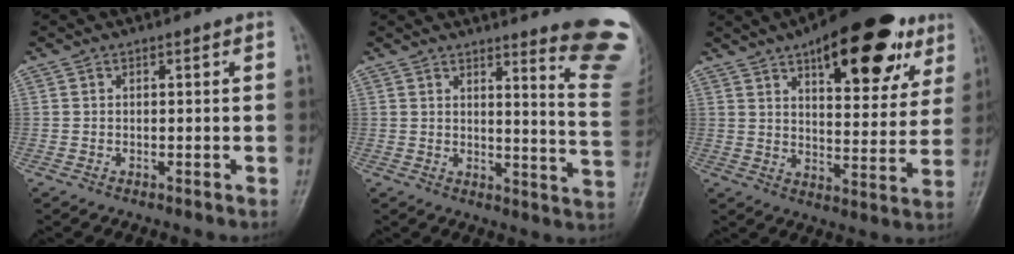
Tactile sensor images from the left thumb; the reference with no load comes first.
{"total": 15.0, "force": [12.0, 0.8, 8.9], "torque": [-0.086, -0.127, 0.129]}
{"total": 22.5, "force": [12.3, 9.3, 16.4], "torque": [-0.187, -0.028, 0.177]}